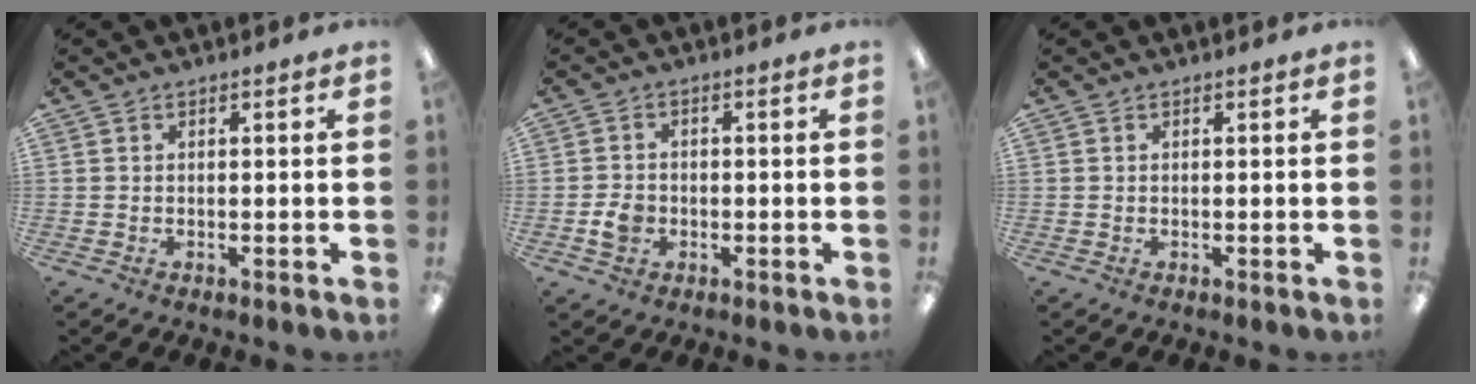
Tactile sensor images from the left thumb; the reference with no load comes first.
{"total": 3.7, "force": [-1.0, 3.0, 2.0], "torque": [-0.032, 0.007, -0.015]}
{"total": 0.0}